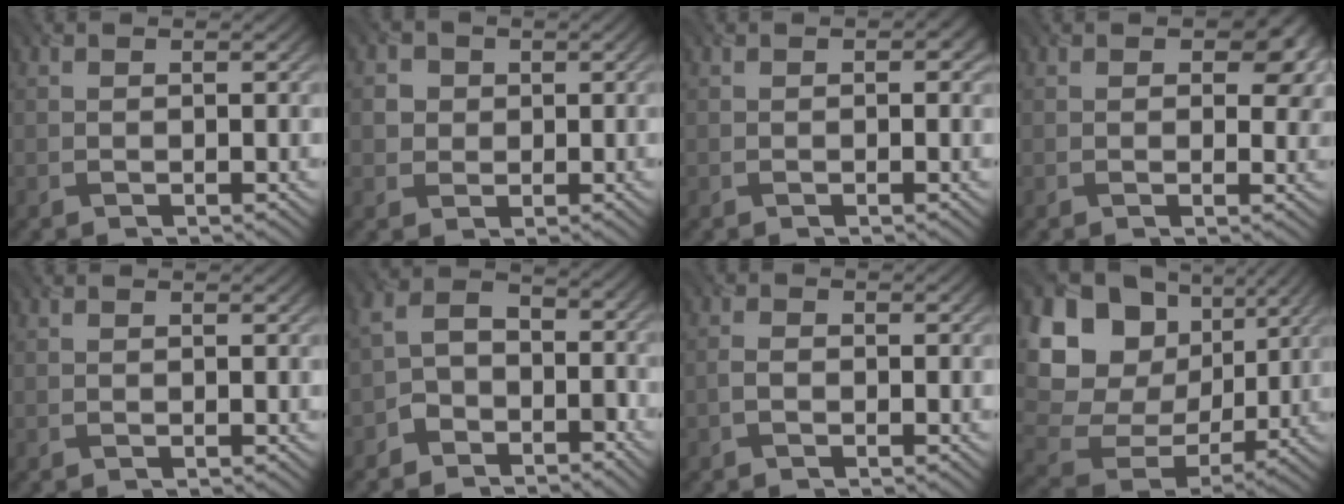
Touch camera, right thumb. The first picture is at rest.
{"total": 3.0, "force": [0.6, 2.8, 1.0], "torque": [-0.034, -0.006, 0.009]}
{"total": 0.8, "force": [0.1, 0.6, 0.5], "torque": [-0.006, -0.002, -0.001]}
{"total": 4.0, "force": [1.6, 2.6, 2.6], "torque": [-0.031, -0.011, 0.016]}
{"total": 0.0}
{"total": 5.9, "force": [-4.1, 3.5, 2.4], "torque": [-0.038, 0.006, -0.092]}
{"total": 1.3, "force": [-0.7, 0.7, 0.8], "torque": [-0.018, 0.004, -0.016]}
{"total": 16.6, "force": [5.2, 13.1, 8.8], "torque": [-0.224, 0.015, 0.125]}